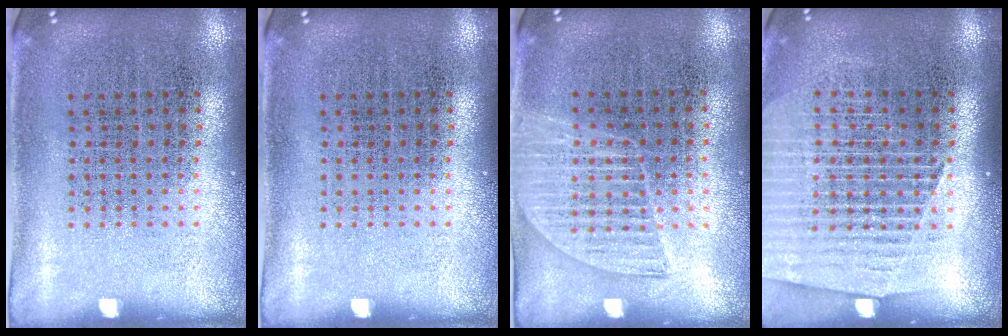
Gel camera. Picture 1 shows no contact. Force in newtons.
{"total": 0.0}
{"total": 1.3, "press": 1.2, "slide": 0.6}
{"total": 1.4, "press": 1.3, "slide": 0.5}